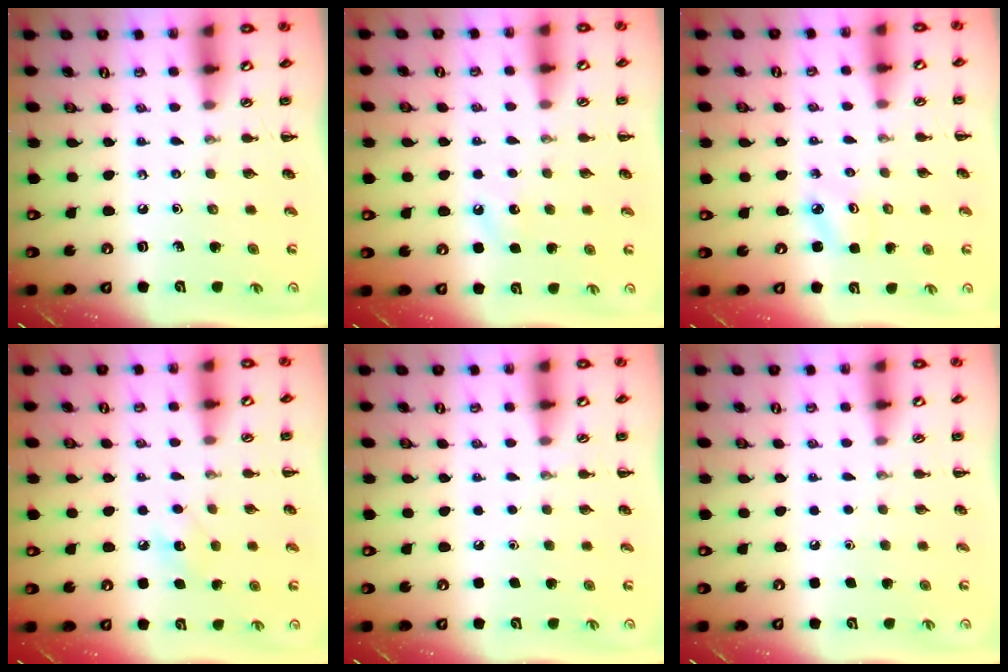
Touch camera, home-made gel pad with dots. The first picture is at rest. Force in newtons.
{"total": 4.9, "press": 4.7, "slide": 1.4}
{"total": 2.3, "press": 2.2, "slide": 0.6}
{"total": 7.5, "press": 7.3, "slide": 1.7}
{"total": 1.6, "press": 1.6, "slide": 0.1}
{"total": 1.7, "press": 1.7, "slide": 0.1}